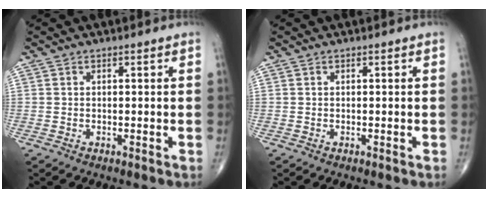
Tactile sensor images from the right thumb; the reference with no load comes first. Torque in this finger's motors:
{"motor_torque": [0.14, 0.06, 0.01, -0.04, -0.02]}